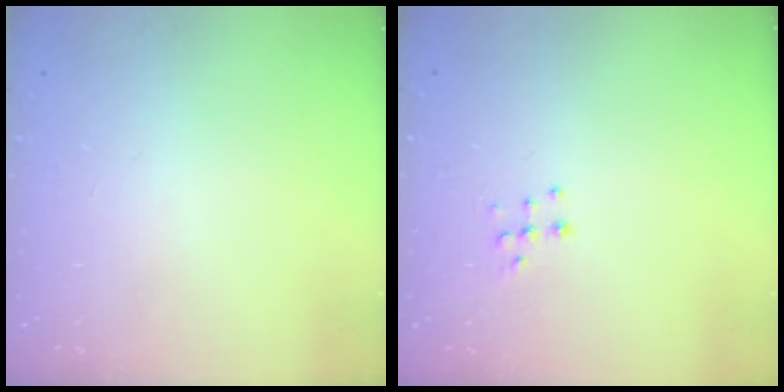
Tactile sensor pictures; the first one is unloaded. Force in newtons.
{"total": 6.2, "press": 6.1, "slide": 0.7}